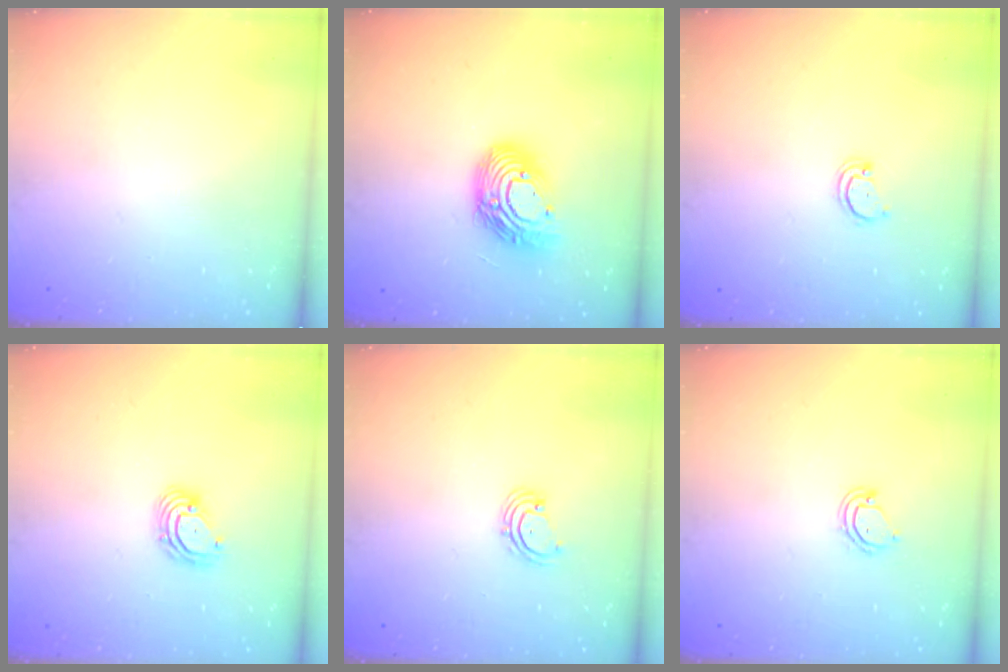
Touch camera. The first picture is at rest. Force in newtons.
{"total": 14.9, "press": 14.9, "slide": 1.3}
{"total": 2.2, "press": 2.2, "slide": 0.2}
{"total": 4.9, "press": 4.9, "slide": 0.5}
{"total": 2.0, "press": 2.0, "slide": 0.4}
{"total": 5.2, "press": 5.2, "slide": 0.2}